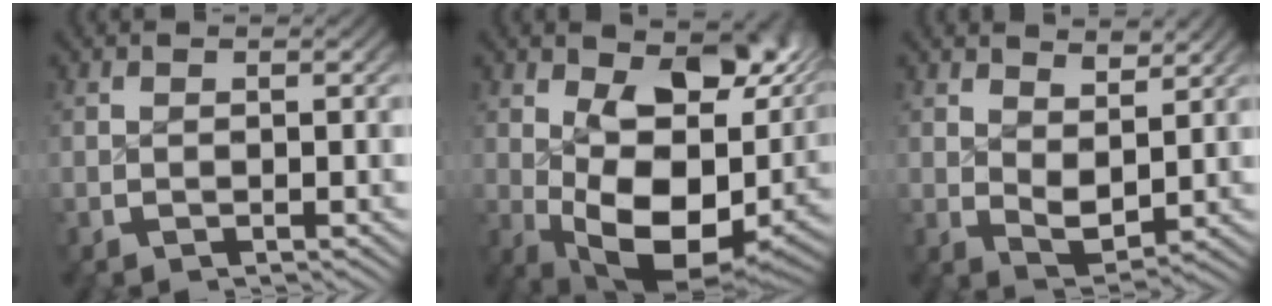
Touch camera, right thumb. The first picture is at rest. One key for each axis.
{"total": 15.2, "fx": -0.4, "fy": 9.1, "fz": 12.1, "tx": -0.206, "ty": -0.061, "tz": 0.027}
{"total": 3.6, "fx": 1.6, "fy": 2.1, "fz": 2.5, "tx": -0.039, "ty": -0.019, "tz": 0.037}